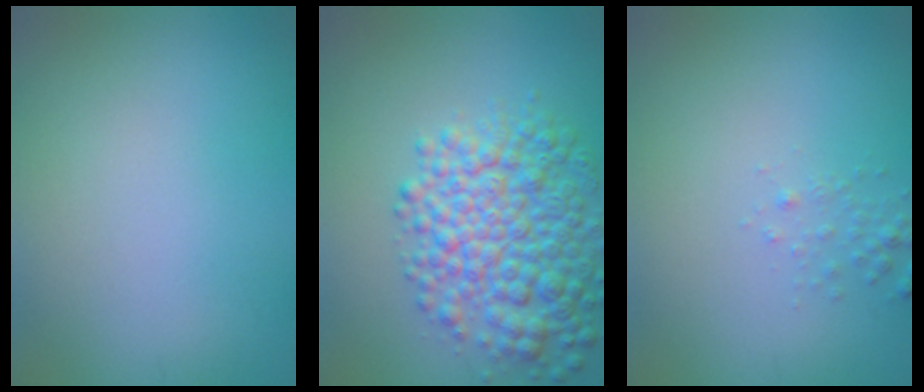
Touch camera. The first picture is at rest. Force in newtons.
{"total": 7.0, "press": 7.0, "slide": 0.1}
{"total": 0.9, "press": 0.9, "slide": 0.1}